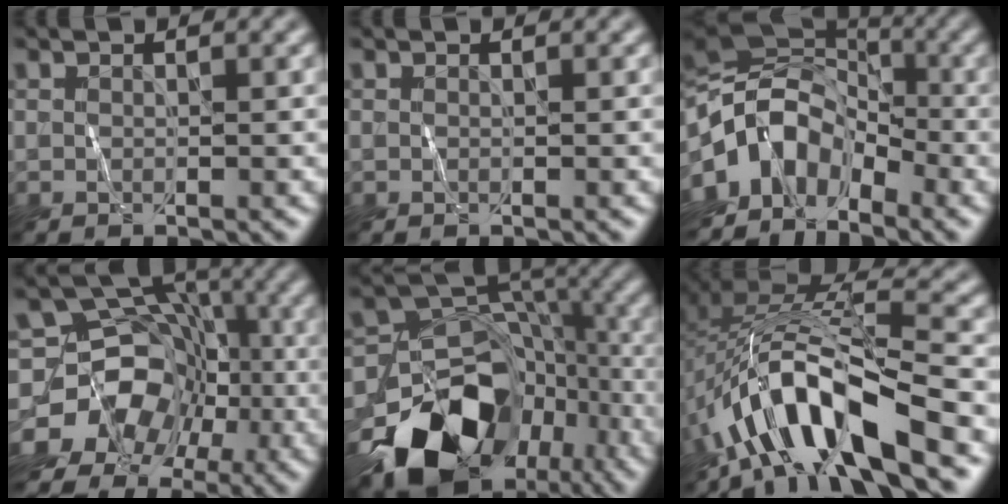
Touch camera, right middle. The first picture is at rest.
{"total": 0.0}
{"total": 7.0, "force": [-4.1, 4.3, 3.6], "torque": [-0.057, 0.013, -0.092]}
{"total": 11.2, "force": [-5.4, 9.4, 2.8], "torque": [-0.035, -0.012, -0.109]}
{"total": 14.5, "force": [-8.0, 10.0, 6.8], "torque": [-0.139, -0.010, -0.133]}
{"total": 10.4, "force": [-5.3, 3.0, 8.4], "torque": [-0.162, 0.018, -0.098]}